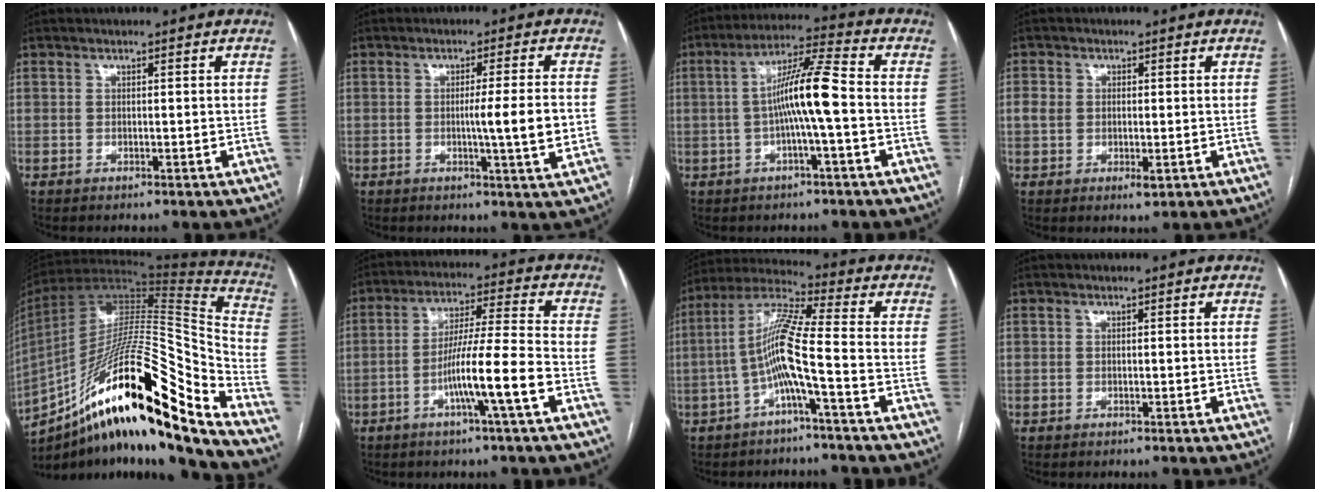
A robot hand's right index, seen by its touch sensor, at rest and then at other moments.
{"total": 7.1, "force": [-0.9, -0.9, 6.9], "torque": [-0.102, -0.010, -0.013]}
{"total": 9.4, "force": [-1.1, -0.1, 9.3], "torque": [-0.170, 0.018, -0.025]}
{"total": 3.7, "force": [-0.1, 2.5, 2.7], "torque": [-0.051, 0.005, 0.005]}
{"total": 30.2, "force": [-17.8, 3.9, 24.0], "torque": [-0.380, -0.004, -0.306]}
{"total": 9.9, "force": [-3.8, -1.1, 9.1], "torque": [-0.166, 0.003, -0.068]}
{"total": 9.2, "force": [-2.5, -0.4, 8.9], "torque": [-0.180, 0.020, -0.053]}
{"total": 0.0}